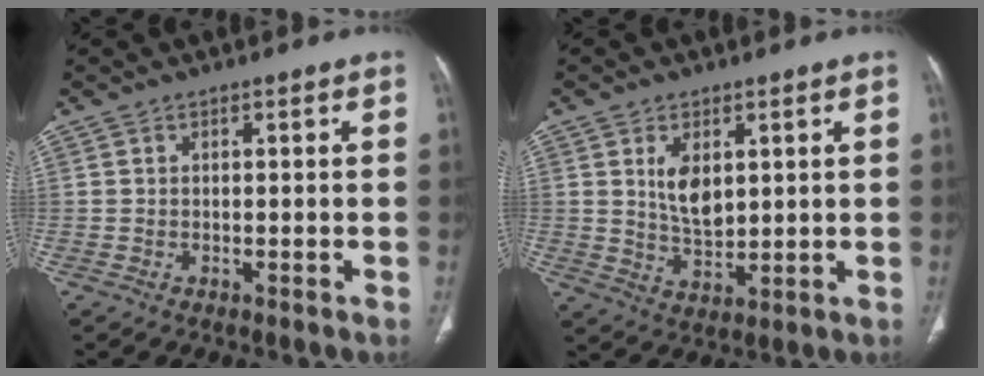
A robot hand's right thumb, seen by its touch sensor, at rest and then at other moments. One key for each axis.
{"total": 6.9, "fx": 2.1, "fy": 3.9, "fz": 5.3, "tx": -0.080, "ty": -0.017, "tz": 0.049}